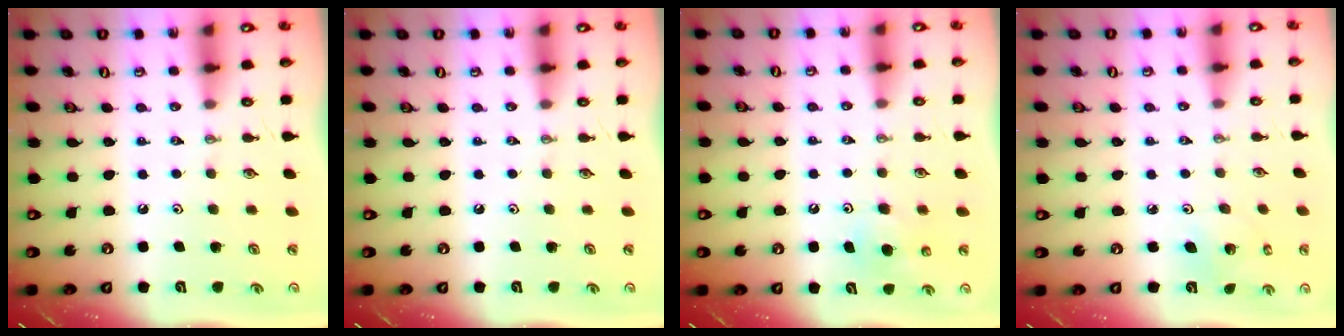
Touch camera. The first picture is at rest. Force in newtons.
{"total": 0.0}
{"total": 6.7, "press": 6.7, "slide": 1.0}
{"total": 2.8, "press": 2.8, "slide": 0.2}